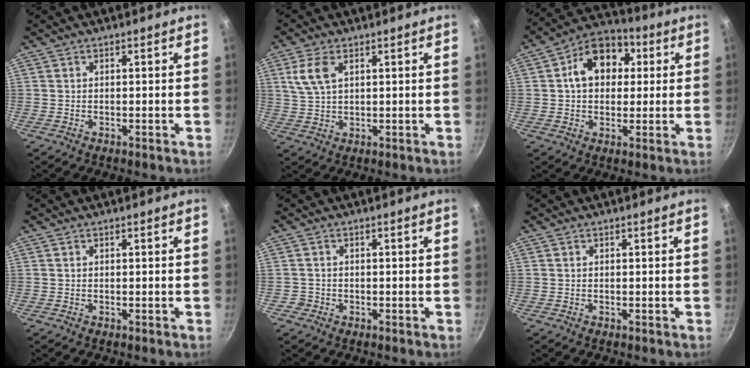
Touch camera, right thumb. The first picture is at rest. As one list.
[{"total": 5.9, "force": [2.3, 3.2, 4.4], "torque": [-0.090, -0.001, 0.049]}, {"total": 13.1, "force": [2.8, 9.7, 8.2], "torque": [-0.088, 0.019, 0.026]}, {"total": 0.0}, {"total": 1.4, "force": [-0.6, 1.3, 0.2], "torque": [0.002, 0.008, -0.007]}, {"total": 0.0}]